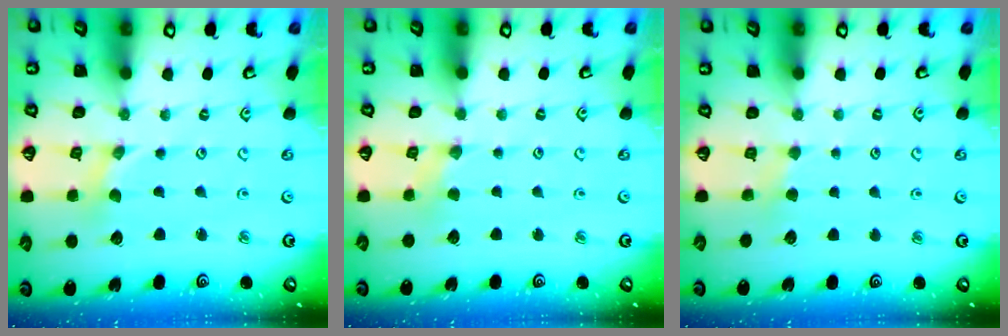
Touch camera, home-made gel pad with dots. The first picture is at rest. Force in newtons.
{"total": 2.1, "press": 2.1, "slide": 0.6}
{"total": 2.2, "press": 2.2, "slide": 0.4}